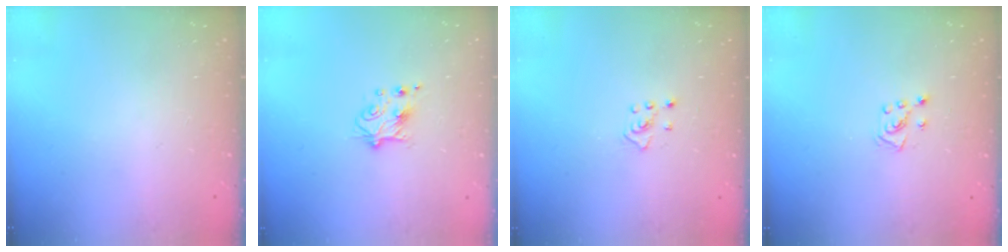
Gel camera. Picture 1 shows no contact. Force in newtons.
{"total": 5.5, "press": 5.4, "slide": 1.0}
{"total": 2.4, "press": 2.4, "slide": 0.5}
{"total": 5.3, "press": 5.3, "slide": 0.5}